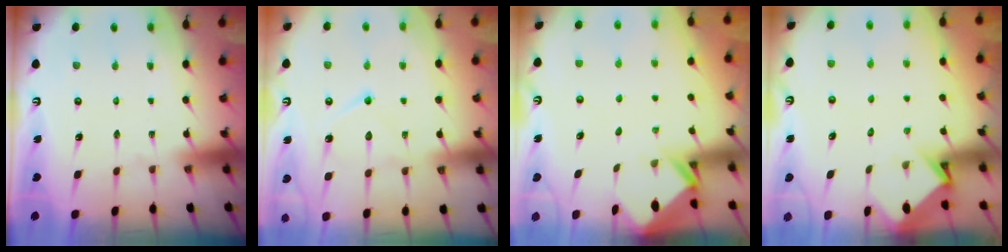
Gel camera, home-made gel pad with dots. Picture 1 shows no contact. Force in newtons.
{"total": 9.7, "press": 9.6, "slide": 0.8}
{"total": 2.6, "press": 2.6, "slide": 0.2}
{"total": 3.4, "press": 3.4, "slide": 0.3}